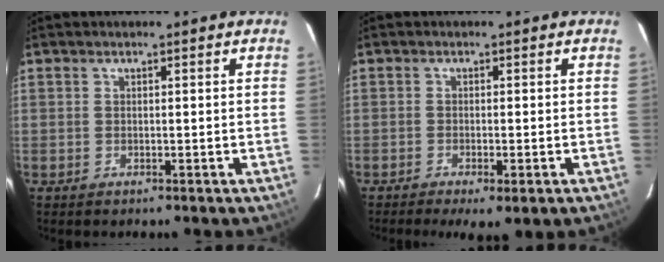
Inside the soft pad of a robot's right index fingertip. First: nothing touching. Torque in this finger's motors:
{"motor_torque": [1.13, -1.01, 0.45, 0.10]}